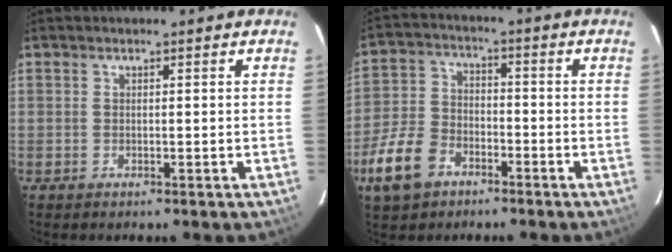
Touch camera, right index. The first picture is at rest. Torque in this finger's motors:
{"motor_torque": [0.32, -0.49, -0.11, -0.11]}